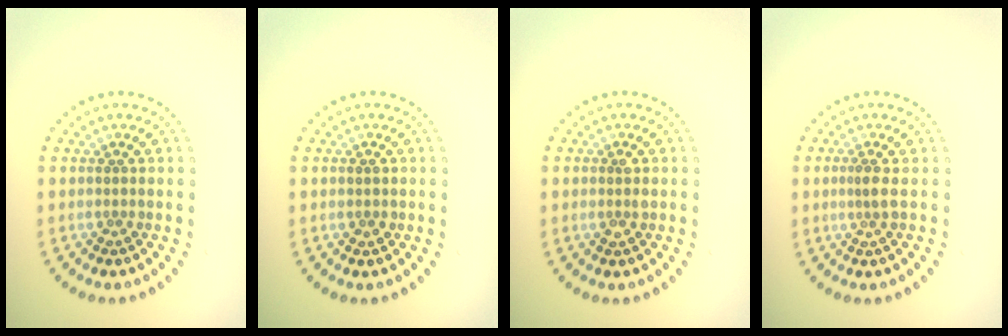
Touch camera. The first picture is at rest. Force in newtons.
{"total": 0.8, "press": 0.7, "slide": 0.1}
{"total": 1.1, "press": 1.0, "slide": 0.2}
{"total": 1.1, "press": 0.8, "slide": 0.8}